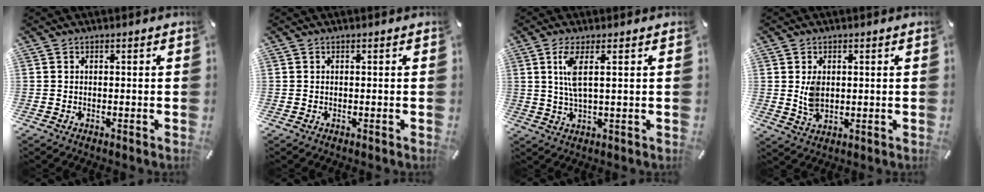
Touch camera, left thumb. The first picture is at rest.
{"total": 0.0}
{"total": 6.1, "force": [1.9, 1.1, 5.6], "torque": [-0.122, -0.006, 0.029]}
{"total": 4.7, "force": [0.9, 3.2, 3.3], "torque": [-0.059, -0.006, 0.014]}